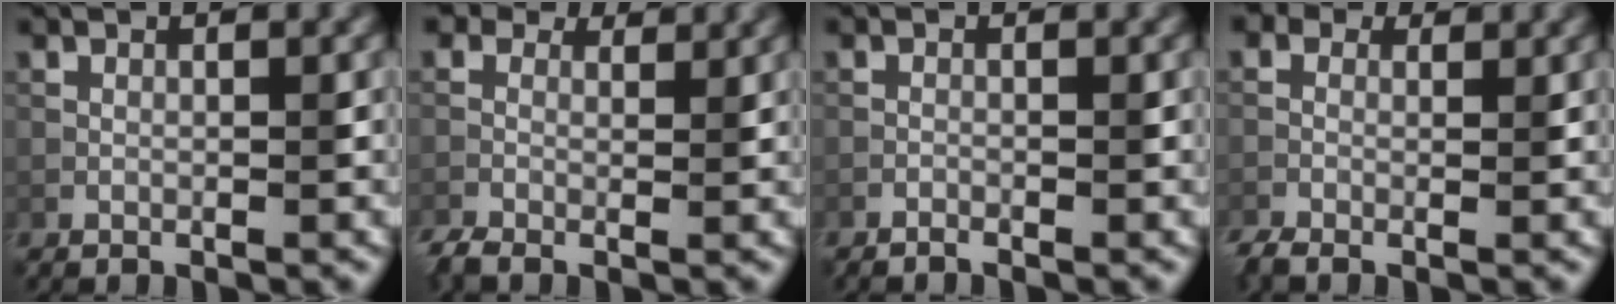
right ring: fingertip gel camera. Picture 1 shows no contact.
{"total": 4.2, "force": [1.1, 3.0, 2.8], "torque": [-0.059, -0.001, 0.010]}
{"total": 0.9, "force": [-0.9, 0.0, 0.0], "torque": [-0.004, 0.002, -0.014]}
{"total": 3.7, "force": [-0.6, 2.7, 2.4], "torque": [-0.049, 0.000, -0.006]}